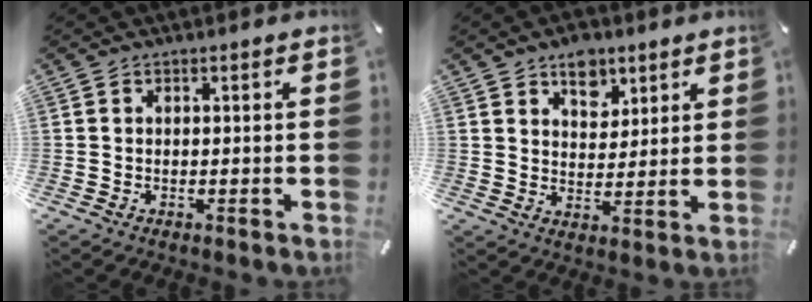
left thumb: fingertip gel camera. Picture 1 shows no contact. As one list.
[{"total": 7.1, "force": [4.6, 4.8, 2.4], "torque": [-0.010, -0.026, 0.075]}]